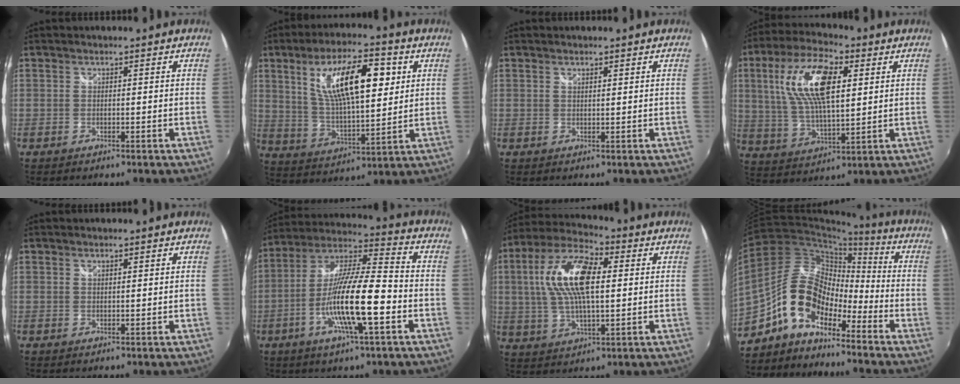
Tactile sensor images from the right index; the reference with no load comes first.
{"total": 16.9, "force": [5.8, 5.8, 14.8], "torque": [-0.260, 0.012, 0.107]}
{"total": 0.8, "force": [0.7, 0.1, 0.4], "torque": [-0.005, 0.000, 0.012]}
{"total": 15.9, "force": [4.8, 6.5, 13.7], "torque": [-0.264, 0.016, 0.093]}
{"total": 0.5, "force": [0.5, 0.1, 0.3], "torque": [-0.003, 0.000, 0.008]}
{"total": 16.4, "force": [-5.2, 2.4, 15.4], "torque": [-0.297, -0.009, -0.101]}
{"total": 15.4, "force": [3.0, 6.3, 13.7], "torque": [-0.270, 0.022, 0.049]}
{"total": 12.0, "force": [-8.0, 6.3, 6.4], "torque": [-0.120, 0.029, -0.157]}